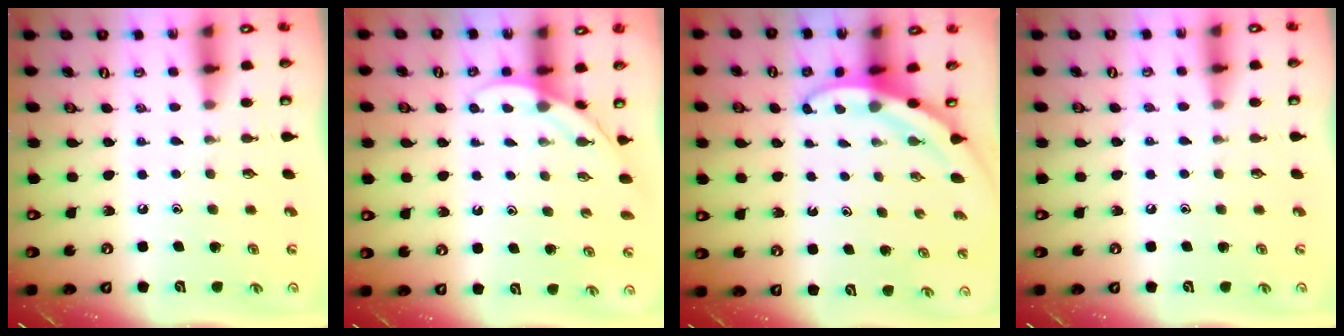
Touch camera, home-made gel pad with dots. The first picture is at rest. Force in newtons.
{"total": 3.5, "press": 3.5, "slide": 0.4}
{"total": 3.4, "press": 3.4, "slide": 0.1}
{"total": 3.0, "press": 2.9, "slide": 0.3}